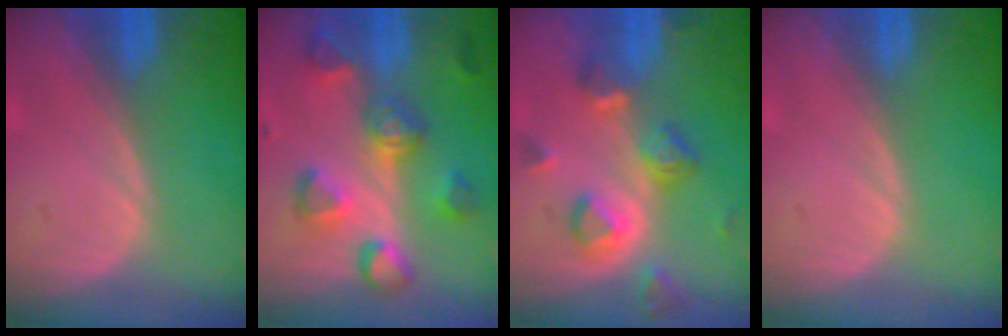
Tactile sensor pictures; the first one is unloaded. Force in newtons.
{"total": 8.2, "press": 8.1, "slide": 1.2}
{"total": 7.7, "press": 7.1, "slide": 3.0}
{"total": 0.0}